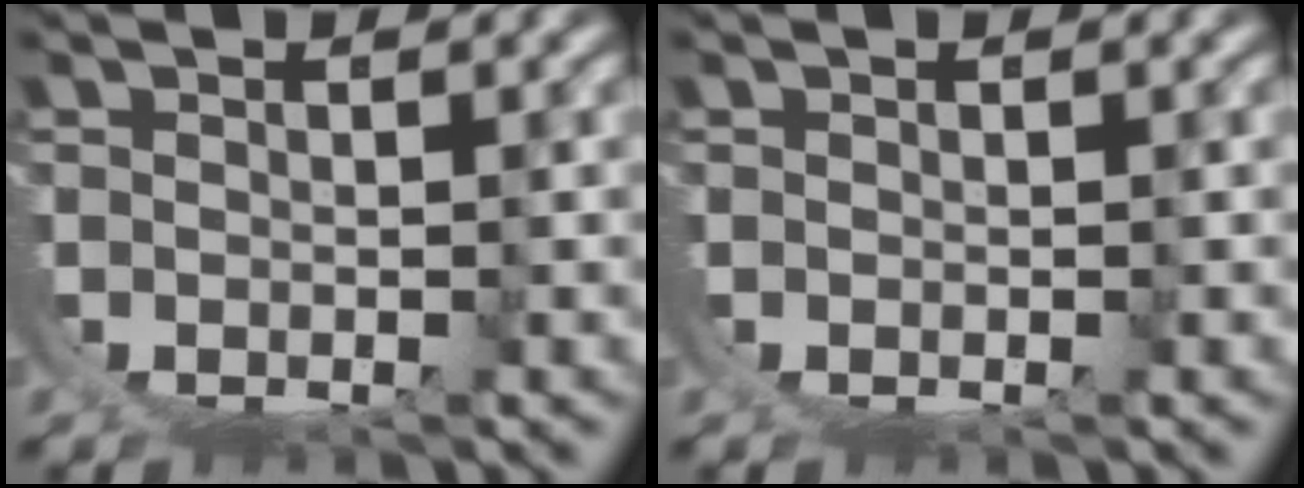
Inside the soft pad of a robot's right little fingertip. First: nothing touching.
{"total": 0.0}